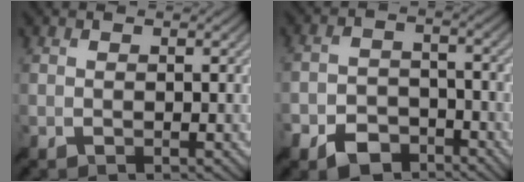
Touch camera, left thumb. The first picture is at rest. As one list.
[{"total": 5.9, "force": [-4.4, 3.1, 2.5], "torque": [-0.047, -0.002, -0.088]}]